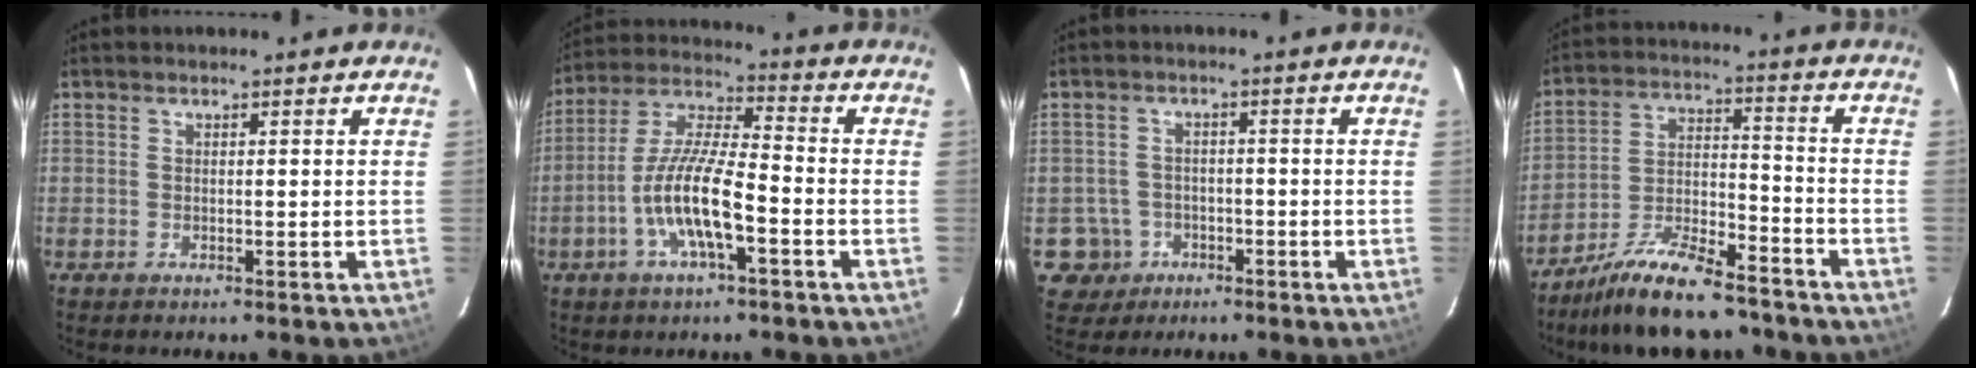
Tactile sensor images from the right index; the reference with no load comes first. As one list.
[{"total": 12.0, "force": [-4.7, 2.6, 10.8], "torque": [-0.223, -0.003, -0.092]}, {"total": 5.4, "force": [-2.1, 5.0, 0.1], "torque": [-0.017, 0.022, -0.031]}, {"total": 15.7, "force": [-12.9, 4.3, 7.9], "torque": [-0.155, 0.002, -0.216]}]